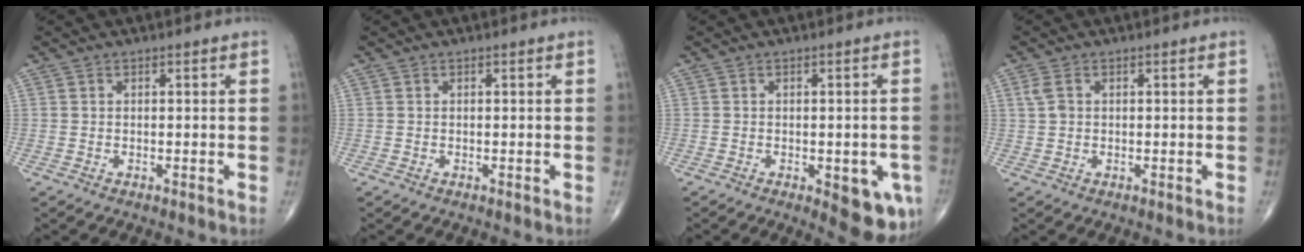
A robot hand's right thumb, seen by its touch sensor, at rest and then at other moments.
{"total": 0.0}
{"total": 8.7, "force": [-2.9, 3.4, 7.4], "torque": [-0.066, -0.002, -0.028]}
{"total": 2.2, "force": [0.6, 1.5, 1.5], "torque": [-0.037, 0.006, 0.015]}